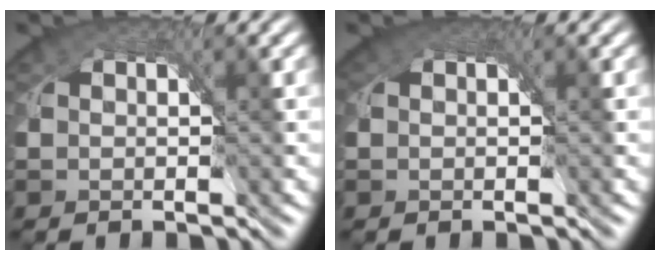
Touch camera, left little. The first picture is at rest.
{"total": 1.9, "force": [0.6, 1.6, 0.8], "torque": [-0.017, 0.000, 0.004]}